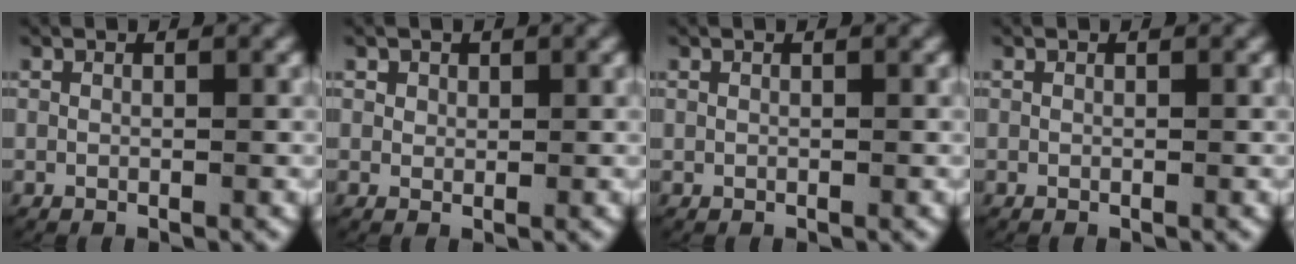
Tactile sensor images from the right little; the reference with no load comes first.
{"total": 1.0, "force": [0.5, 0.8, 0.2], "torque": [-0.007, -0.001, 0.012]}
{"total": 0.0}
{"total": 0.0}